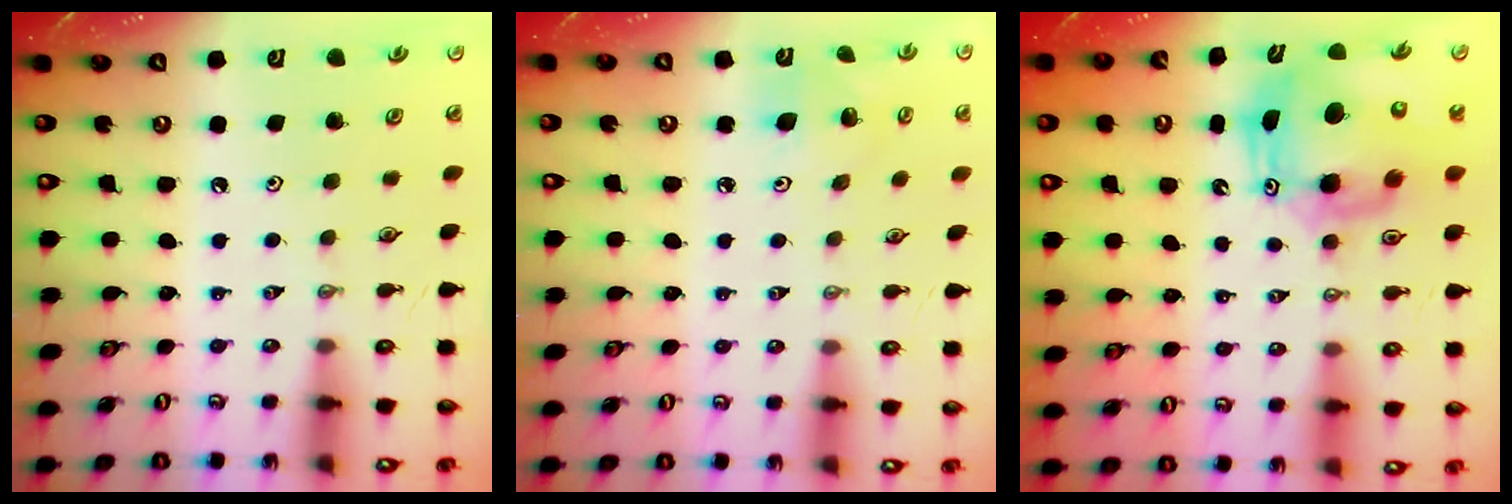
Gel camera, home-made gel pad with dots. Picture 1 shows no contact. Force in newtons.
{"total": 7.4, "press": 7.3, "slide": 1.2}
{"total": 10.9, "press": 10.8, "slide": 2.0}